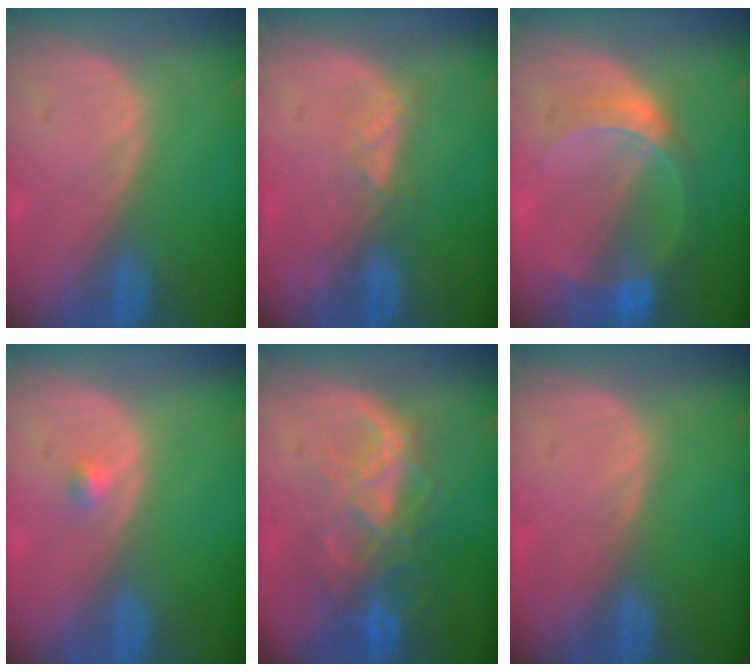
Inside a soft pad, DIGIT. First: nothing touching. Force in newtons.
{"total": 2.3, "press": 2.2, "slide": 0.9}
{"total": 6.8, "press": 6.0, "slide": 3.2}
{"total": 1.2, "press": 1.1, "slide": 0.6}
{"total": 8.8, "press": 7.5, "slide": 4.7}
{"total": 0.0}